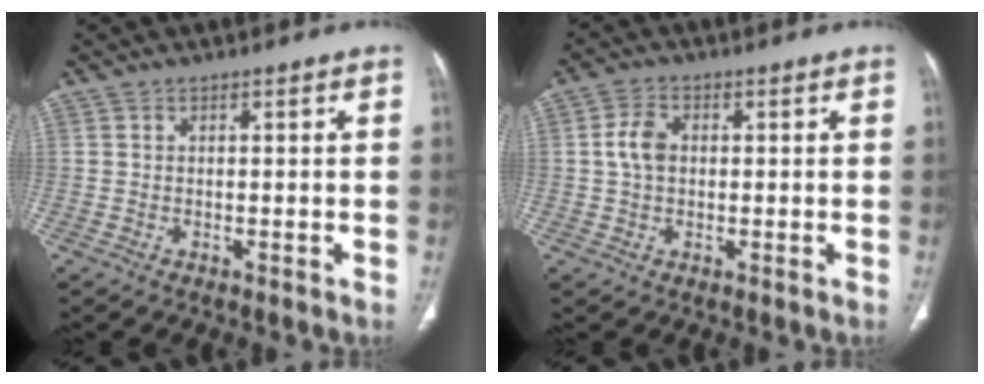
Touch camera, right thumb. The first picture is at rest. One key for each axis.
{"total": 4.7, "fx": 0.4, "fy": 3.3, "fz": 3.3, "tx": -0.067, "ty": 0.008, "tz": 0.005}